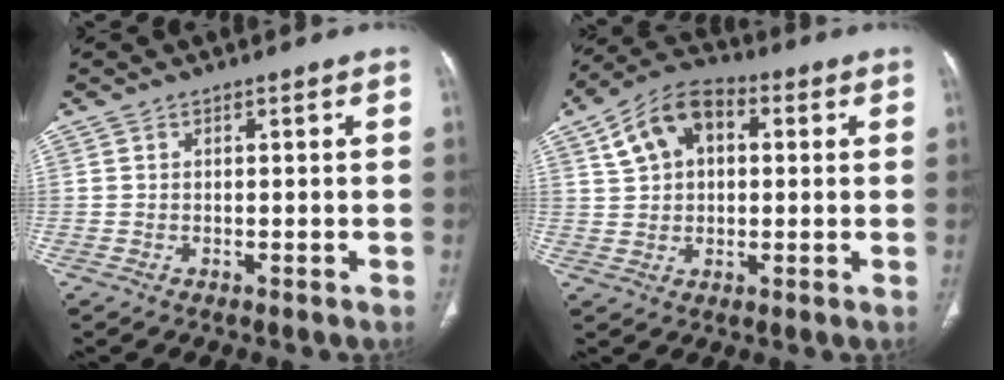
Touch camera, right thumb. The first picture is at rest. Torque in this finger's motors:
{"motor_torque": [-0.64, 0.94, 0.45, 0.82, 0.17]}